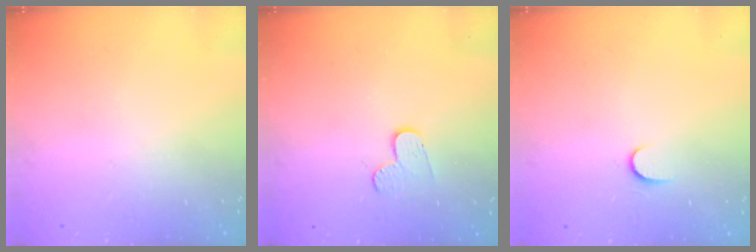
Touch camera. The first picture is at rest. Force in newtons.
{"total": 3.3, "press": 3.3, "slide": 0.3}
{"total": 3.9, "press": 3.9, "slide": 0.5}